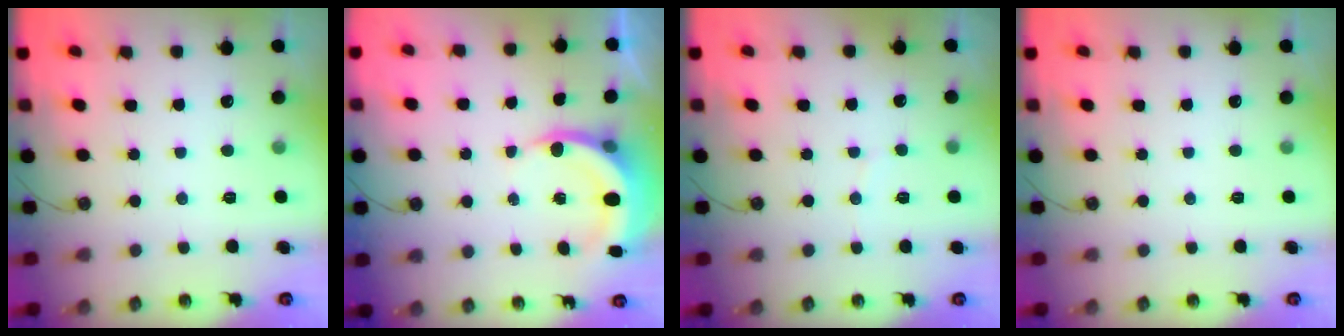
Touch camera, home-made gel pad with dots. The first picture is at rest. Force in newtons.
{"total": 6.4, "press": 6.2, "slide": 1.4}
{"total": 2.1, "press": 2.1, "slide": 0.2}
{"total": 0.0}